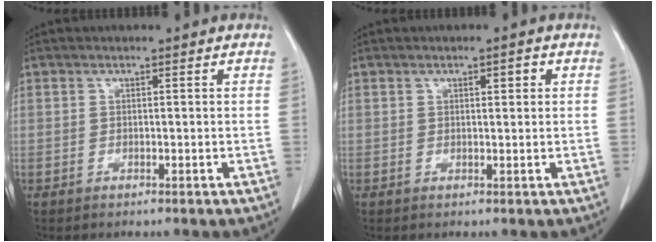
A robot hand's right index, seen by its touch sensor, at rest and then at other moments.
{"total": 1.4, "force": [0.5, 0.4, 1.2], "torque": [-0.018, 0.002, 0.007]}